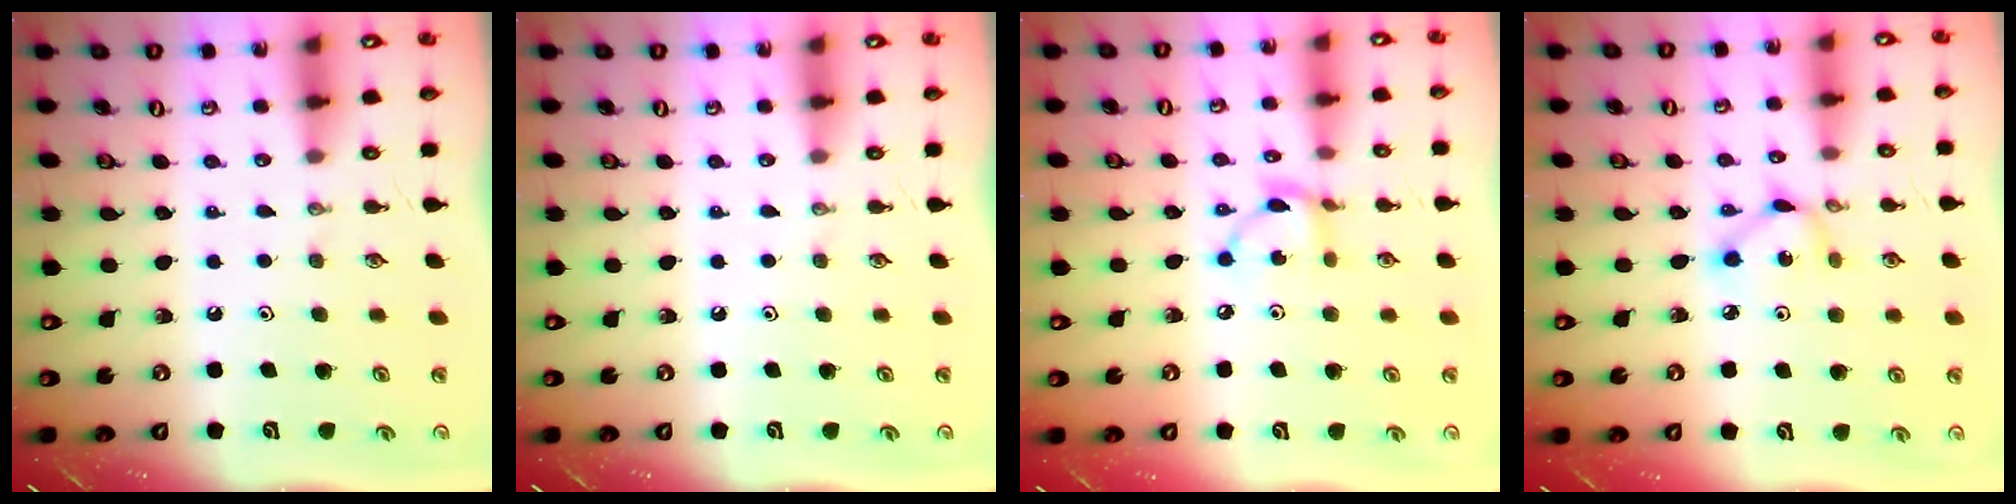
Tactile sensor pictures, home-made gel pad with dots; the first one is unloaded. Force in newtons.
{"total": 0.0}
{"total": 6.3, "press": 6.3, "slide": 0.2}
{"total": 4.3, "press": 4.3, "slide": 0.2}